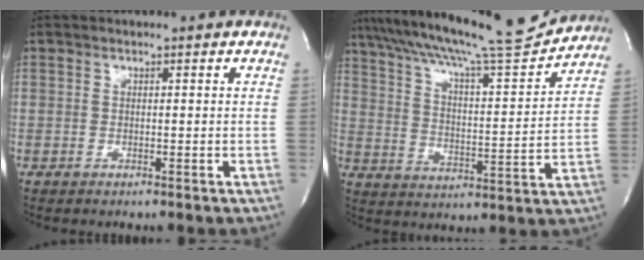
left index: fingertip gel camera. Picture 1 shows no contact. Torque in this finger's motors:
{"motor_torque": [0.22, -0.24, 0.37, 0.15]}